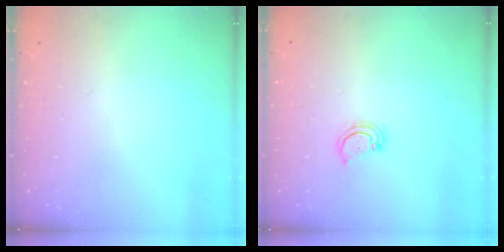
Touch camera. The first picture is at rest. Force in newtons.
{"total": 2.8, "press": 2.8, "slide": 0.2}